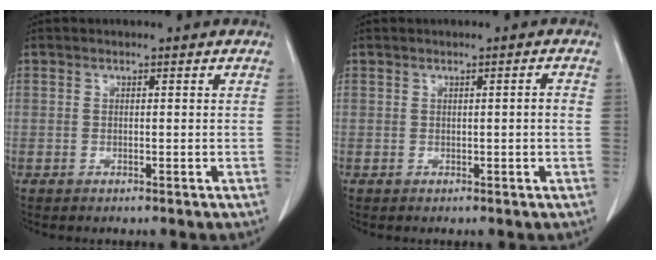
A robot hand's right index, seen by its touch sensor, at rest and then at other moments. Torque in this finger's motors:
{"motor_torque": [0.10, 0.09, 0.03, 0.02]}